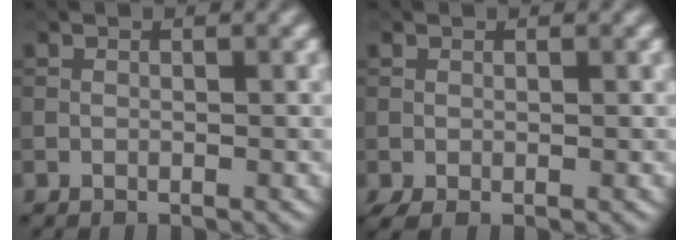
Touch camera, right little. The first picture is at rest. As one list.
[{"total": 0.9, "force": [-0.1, 0.3, 0.8], "torque": [-0.022, -0.002, -0.001]}]